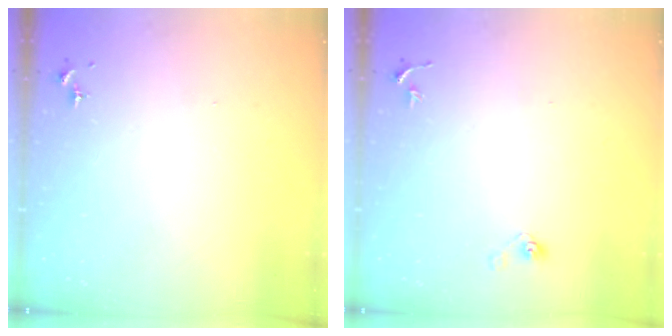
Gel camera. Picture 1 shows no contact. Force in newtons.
{"total": 4.0, "press": 3.3, "slide": 2.2}